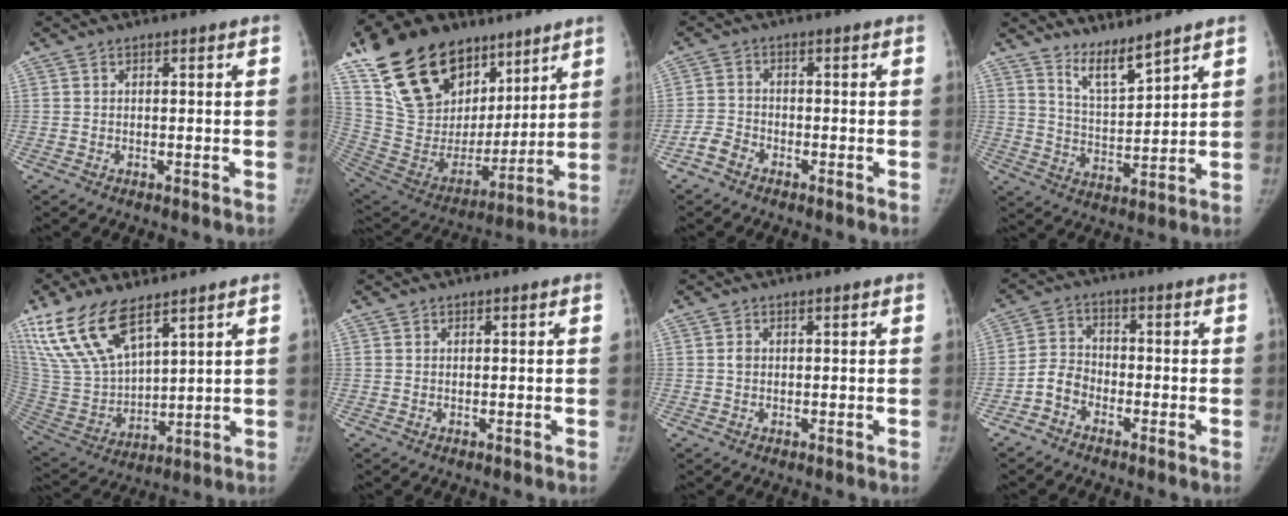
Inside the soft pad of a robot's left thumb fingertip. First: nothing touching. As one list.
[{"total": 30.9, "force": [18.7, 18.1, 16.7], "torque": [-0.279, -0.021, 0.338]}, {"total": 3.3, "force": [-2.3, 2.0, 1.1], "torque": [-0.022, 0.013, -0.050]}, {"total": 6.6, "force": [5.7, 0.9, 3.2], "torque": [-0.052, -0.060, 0.114]}, {"total": 17.7, "force": [11.4, 7.8, 11.2], "torque": [-0.211, -0.044, 0.236]}, {"total": 0.0}, {"total": 1.1, "force": [0.3, 0.8, 0.7], "torque": [-0.009, 0.001, 0.004]}, {"total": 4.8, "force": [-2.8, 3.5, 1.8], "torque": [-0.026, 0.022, -0.063]}]